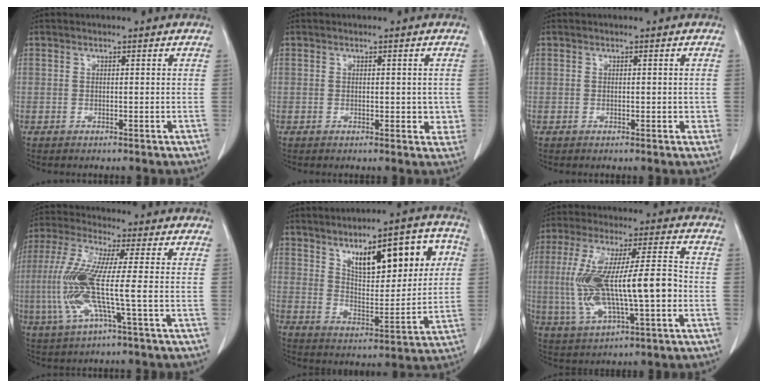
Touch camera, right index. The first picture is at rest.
{"total": 3.4, "force": [-0.1, 2.0, 2.8], "torque": [-0.020, 0.003, -0.001]}
{"total": 1.8, "force": [-0.1, 1.0, 1.5], "torque": [-0.016, 0.004, -0.001]}
{"total": 11.5, "force": [-1.5, 0.3, 11.4], "torque": [-0.250, -0.001, -0.040]}
{"total": 15.4, "force": [6.1, 5.4, 13.1], "torque": [-0.178, 0.025, 0.099]}
{"total": 16.5, "force": [-1.7, 3.7, 16.0], "torque": [-0.313, 0.017, -0.022]}